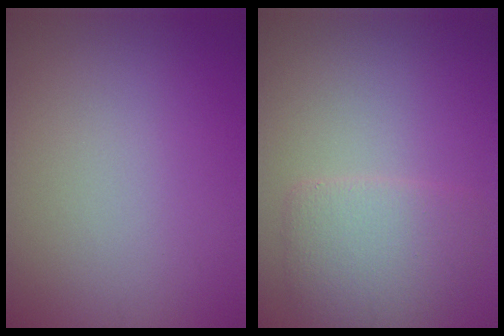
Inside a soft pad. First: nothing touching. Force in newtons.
{"total": 3.9, "press": 3.8, "slide": 0.2}